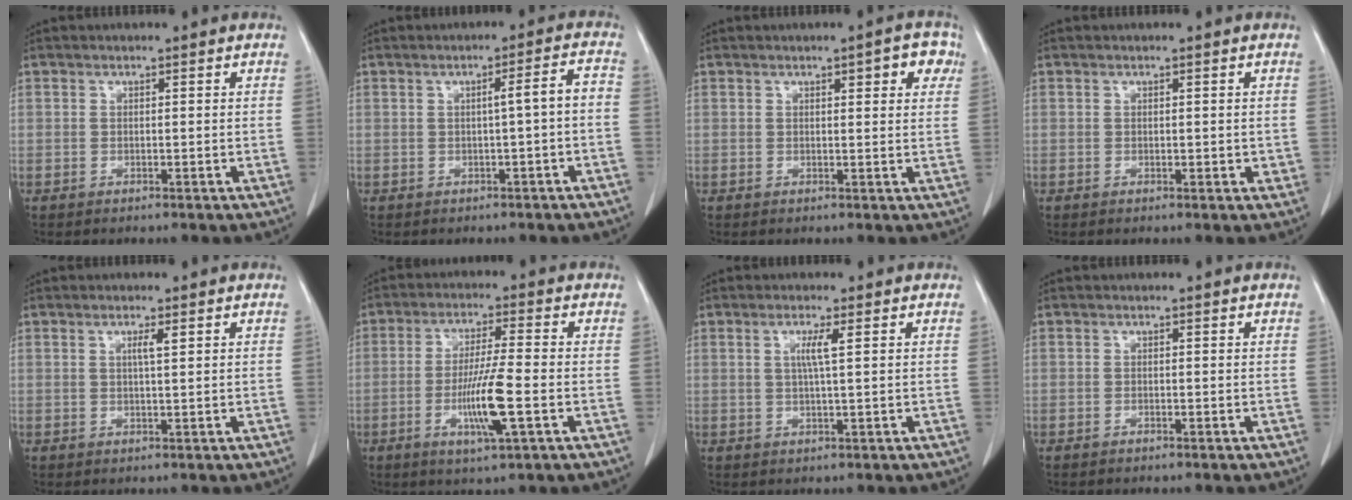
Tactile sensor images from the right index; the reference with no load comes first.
{"total": 3.5, "force": [-0.6, 0.0, 3.4], "torque": [-0.047, 0.009, -0.007]}
{"total": 4.2, "force": [2.0, 1.2, 3.5], "torque": [-0.040, 0.008, 0.022]}
{"total": 1.4, "force": [0.2, 0.9, 1.0], "torque": [-0.004, 0.001, 0.006]}
{"total": 1.6, "force": [0.7, -0.1, 1.5], "torque": [-0.027, 0.000, 0.011]}
{"total": 8.8, "force": [-2.4, 0.0, 8.5], "torque": [-0.156, -0.011, -0.044]}
{"total": 2.8, "force": [0.7, -0.4, 2.6], "torque": [-0.053, -0.001, 0.013]}
{"total": 0.0}